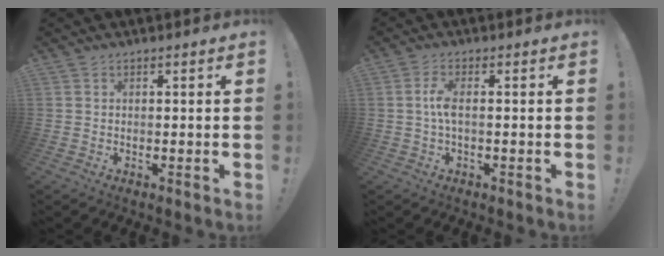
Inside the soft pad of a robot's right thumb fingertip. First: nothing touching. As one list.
[{"total": 4.4, "force": [-0.1, 1.2, 4.2], "torque": [-0.085, 0.001, -0.005]}]